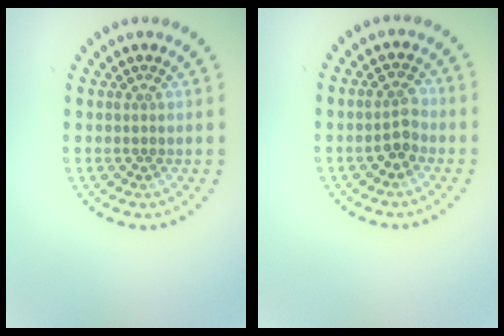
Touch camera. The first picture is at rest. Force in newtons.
{"total": 2.0, "press": 2.0, "slide": 0.5}